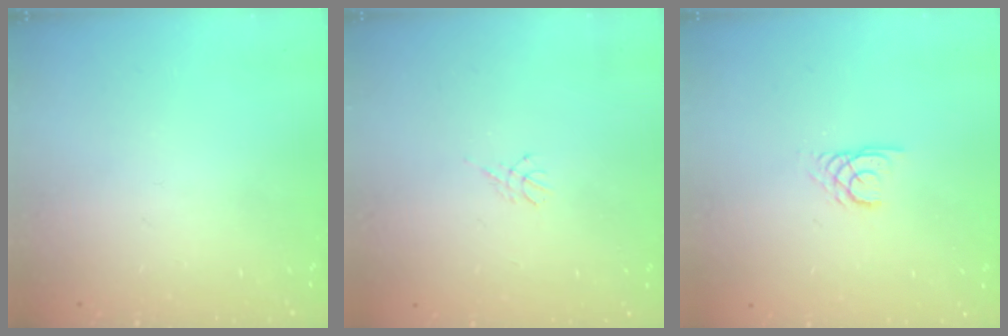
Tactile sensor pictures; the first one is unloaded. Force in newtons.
{"total": 3.0, "press": 2.9, "slide": 0.6}
{"total": 2.2, "press": 2.2, "slide": 0.1}